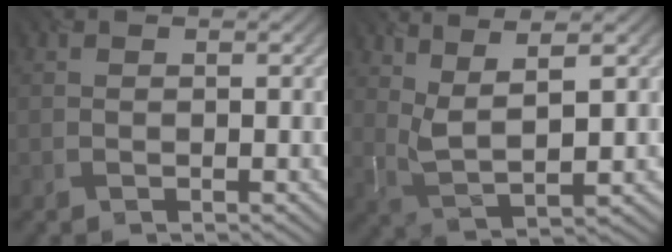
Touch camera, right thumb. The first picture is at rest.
{"total": 4.7, "force": [2.8, 1.0, 3.6], "torque": [-0.091, -0.003, 0.063]}